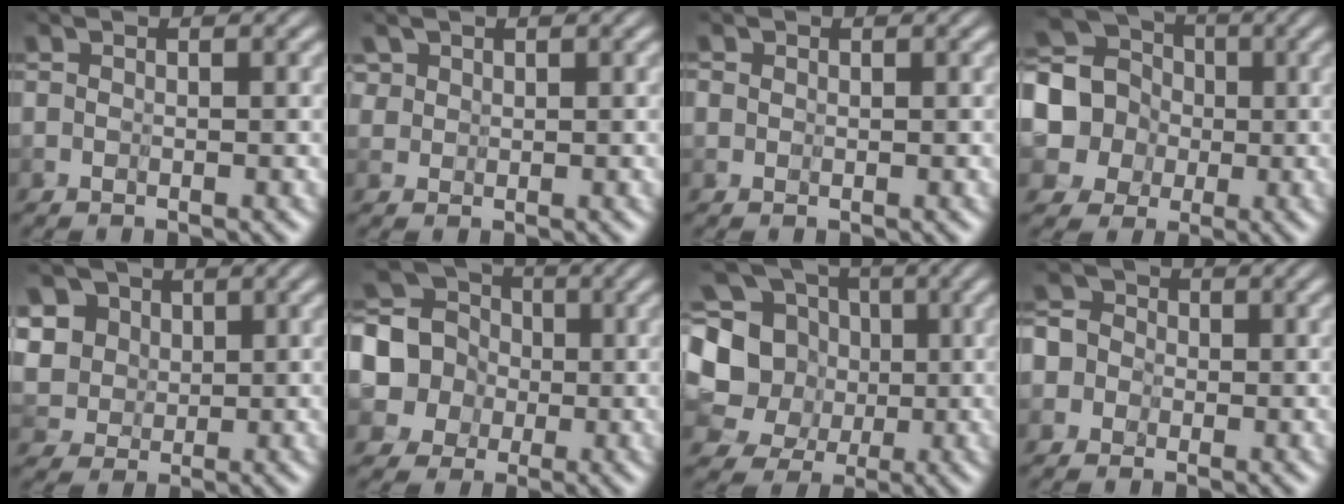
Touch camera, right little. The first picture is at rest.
{"total": 3.8, "force": [2.5, 2.3, 1.8], "torque": [-0.053, 0.022, 0.019]}
{"total": 1.2, "force": [0.6, 1.0, 0.2], "torque": [-0.011, 0.006, -0.009]}
{"total": 10.0, "force": [0.7, 9.2, 4.0], "torque": [-0.138, 0.006, -0.020]}
{"total": 7.1, "force": [4.3, 4.9, 2.8], "torque": [-0.073, 0.017, 0.057]}
{"total": 8.8, "force": [0.5, 8.0, 3.6], "torque": [-0.125, 0.002, -0.018]}
{"total": 8.9, "force": [2.5, 7.5, 3.9], "torque": [-0.125, 0.013, 0.027]}
{"total": 3.1, "force": [-0.7, 3.0, 0.1], "torque": [-0.021, 0.014, -0.040]}